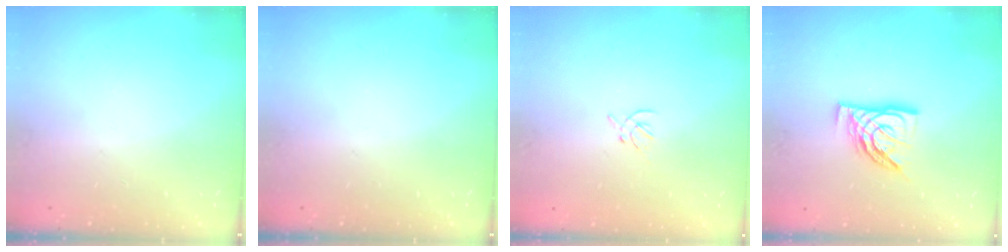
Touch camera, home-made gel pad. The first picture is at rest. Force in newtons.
{"total": 0.0}
{"total": 1.4, "press": 1.3, "slide": 0.5}
{"total": 11.3, "press": 11.2, "slide": 1.4}